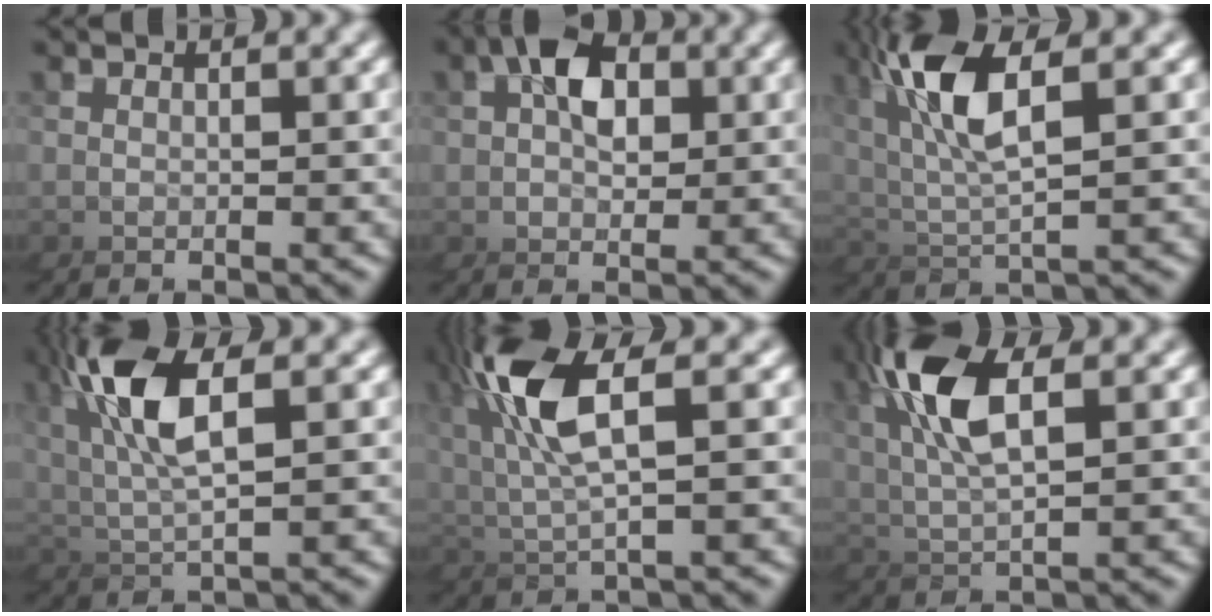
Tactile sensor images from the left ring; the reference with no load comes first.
{"total": 3.2, "force": [1.2, 2.7, 1.3], "torque": [-0.048, 0.002, 0.013]}
{"total": 6.6, "force": [3.6, 1.9, 5.2], "torque": [-0.161, 0.027, 0.055]}
{"total": 7.0, "force": [3.0, 2.3, 5.8], "torque": [-0.168, 0.021, 0.049]}
{"total": 7.1, "force": [2.3, 2.5, 6.2], "torque": [-0.169, 0.014, 0.043]}
{"total": 5.7, "force": [2.6, 1.9, 4.8], "torque": [-0.154, 0.015, 0.041]}